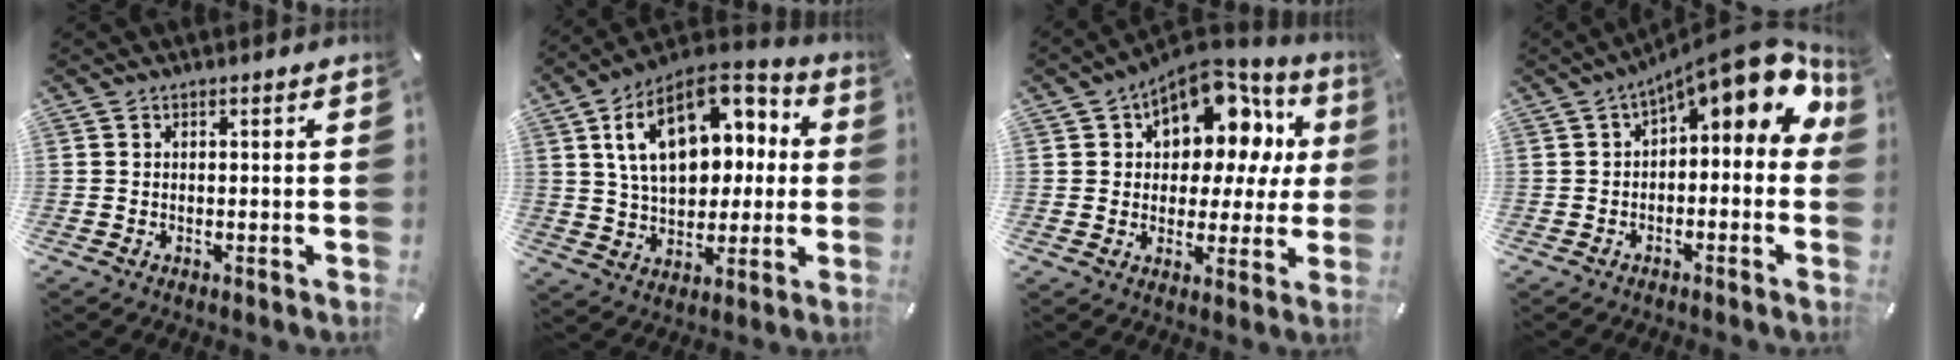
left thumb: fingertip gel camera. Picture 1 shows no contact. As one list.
[{"total": 20.3, "force": [6.4, 13.5, 13.8], "torque": [-0.248, -0.018, 0.113]}, {"total": 15.0, "force": [7.6, 9.2, 9.1], "torque": [-0.131, -0.057, 0.128]}, {"total": 12.4, "force": [5.5, 5.2, 9.8], "torque": [-0.133, -0.047, 0.094]}]